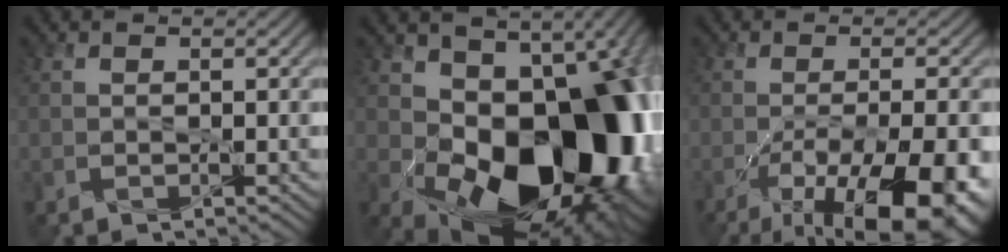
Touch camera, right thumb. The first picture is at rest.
{"total": 18.7, "force": [-1.4, 11.9, 14.3], "torque": [-0.196, -0.047, -0.003]}
{"total": 14.7, "force": [-7.8, 4.8, 11.5], "torque": [-0.180, -0.040, -0.098]}